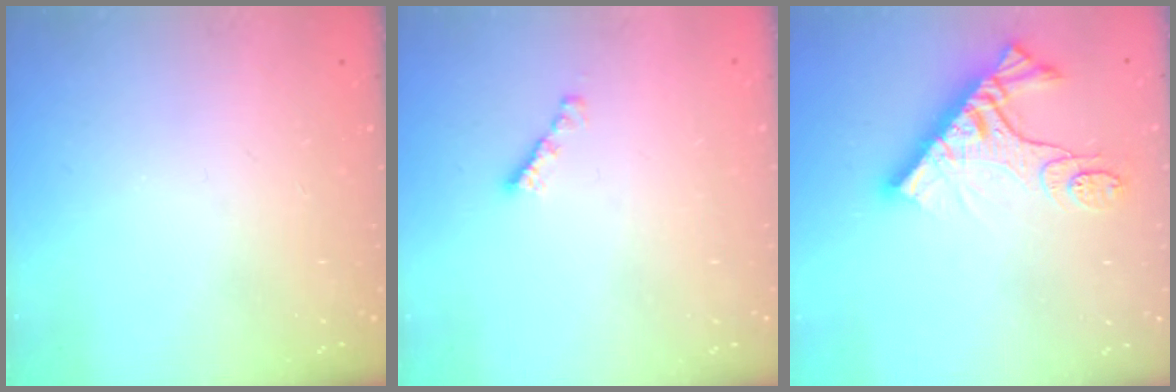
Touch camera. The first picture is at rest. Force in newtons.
{"total": 2.3, "press": 2.3, "slide": 0.2}
{"total": 12.7, "press": 12.7, "slide": 1.2}